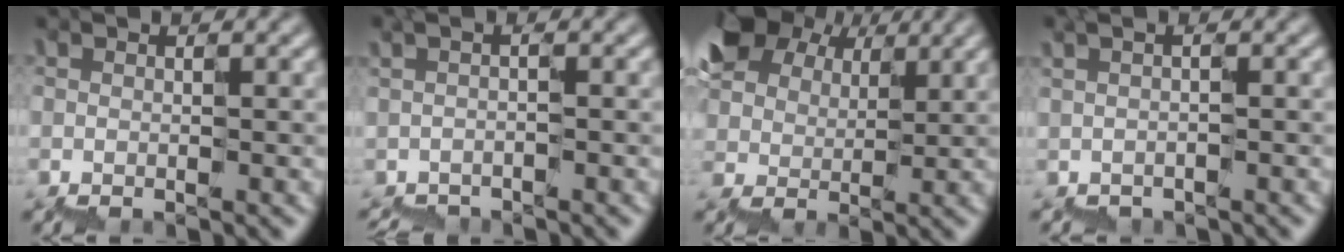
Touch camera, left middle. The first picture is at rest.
{"total": 1.2, "force": [-1.1, 0.1, 0.5], "torque": [-0.009, -0.004, -0.020]}
{"total": 11.5, "force": [5.9, 8.3, 5.2], "torque": [-0.130, 0.034, 0.100]}
{"total": 0.5, "force": [0.1, 0.1, 0.5], "torque": [-0.012, -0.005, 0.001]}